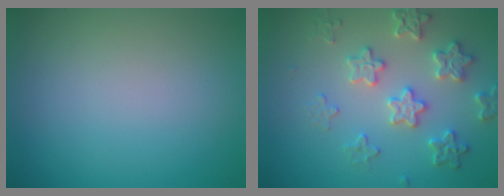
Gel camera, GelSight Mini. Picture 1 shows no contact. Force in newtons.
{"total": 3.6, "press": 3.6, "slide": 0.8}